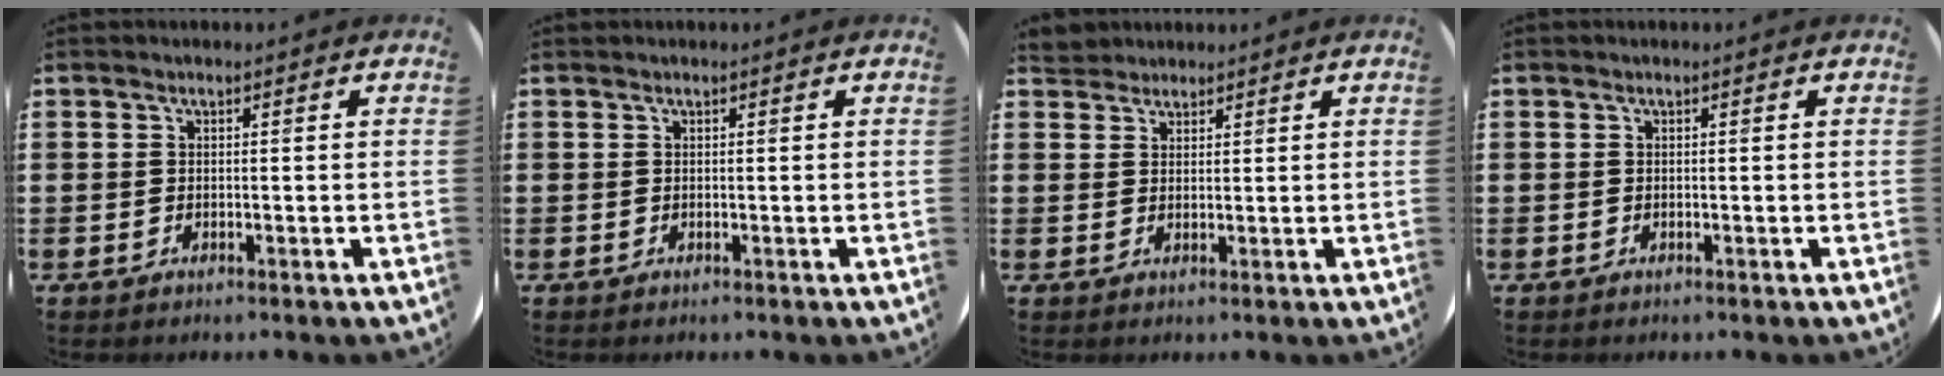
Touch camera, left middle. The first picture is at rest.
{"total": 0.0}
{"total": 2.5, "force": [2.4, 0.9, -0.2], "torque": [-0.002, 0.003, 0.048]}
{"total": 0.0}